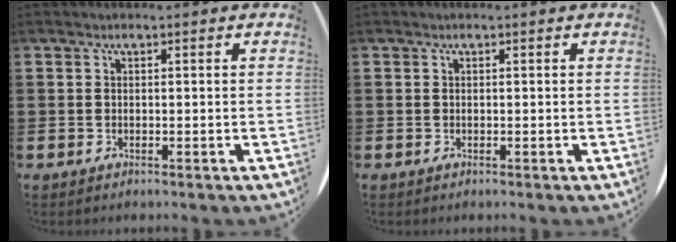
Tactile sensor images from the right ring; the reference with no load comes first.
{"total": 0.0}